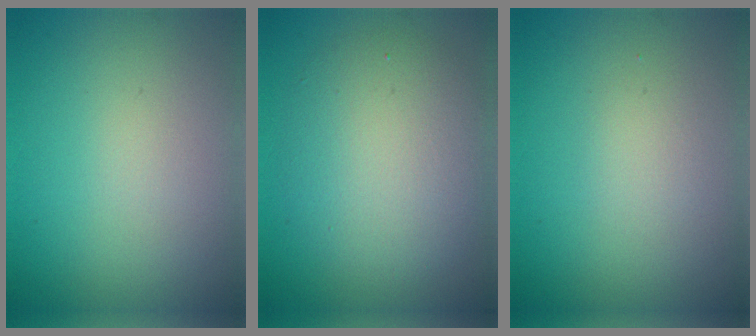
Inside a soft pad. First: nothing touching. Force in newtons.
{"total": 5.9, "press": 5.9, "slide": 0.2}
{"total": 1.2, "press": 1.2, "slide": 0.0}